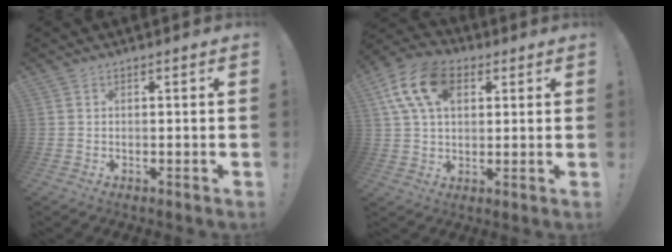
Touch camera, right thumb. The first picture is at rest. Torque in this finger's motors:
{"motor_torque": [0.19, 0.51, 1.02, 0.36, 0.07]}